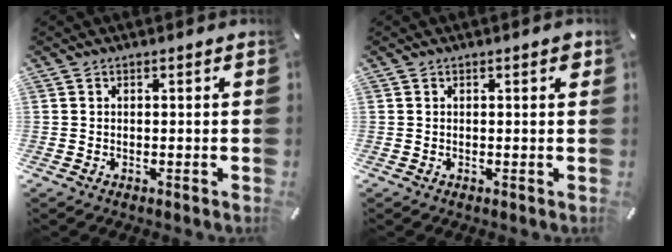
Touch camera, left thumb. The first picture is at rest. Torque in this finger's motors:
{"motor_torque": [0.10, 0.25, -0.03, -0.31, 0.06]}